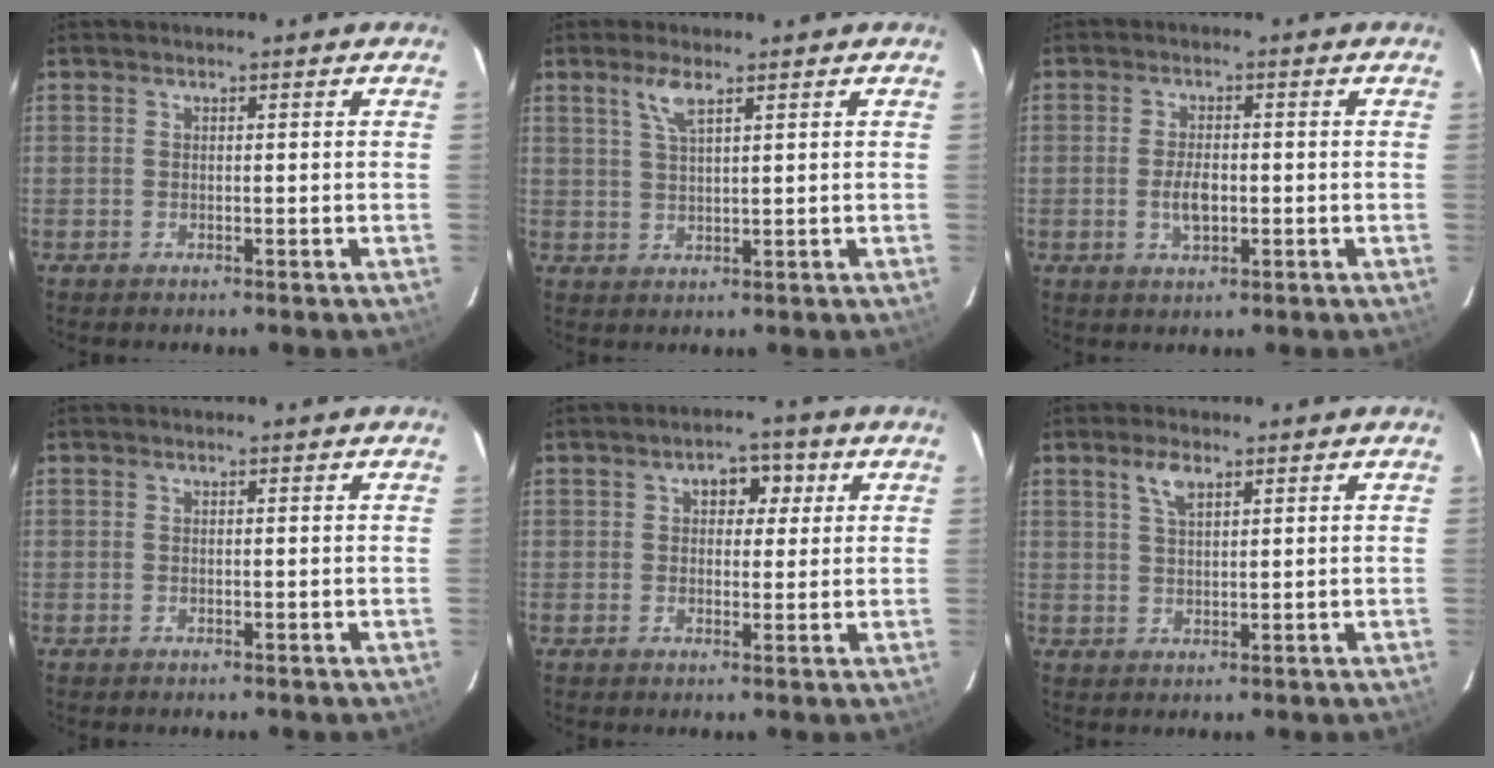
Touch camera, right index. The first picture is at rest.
{"total": 3.7, "force": [2.4, 0.5, 2.8], "torque": [-0.057, 0.003, 0.049]}
{"total": 4.3, "force": [-0.8, 2.2, 3.6], "torque": [-0.070, -0.001, -0.012]}
{"total": 0.0}
{"total": 4.4, "force": [1.5, 3.1, 2.7], "torque": [-0.033, 0.013, 0.019]}
{"total": 3.4, "force": [2.2, 1.0, 2.5], "torque": [-0.048, 0.004, 0.042]}